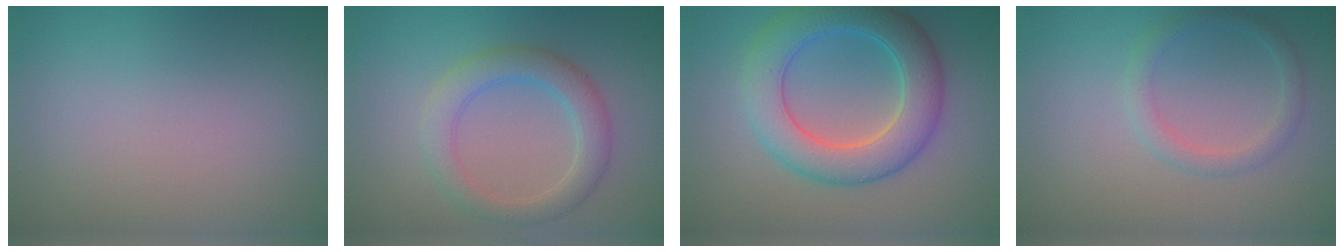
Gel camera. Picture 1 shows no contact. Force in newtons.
{"total": 3.7, "press": 3.7, "slide": 0.2}
{"total": 6.7, "press": 6.7, "slide": 0.2}
{"total": 1.9, "press": 1.8, "slide": 0.1}